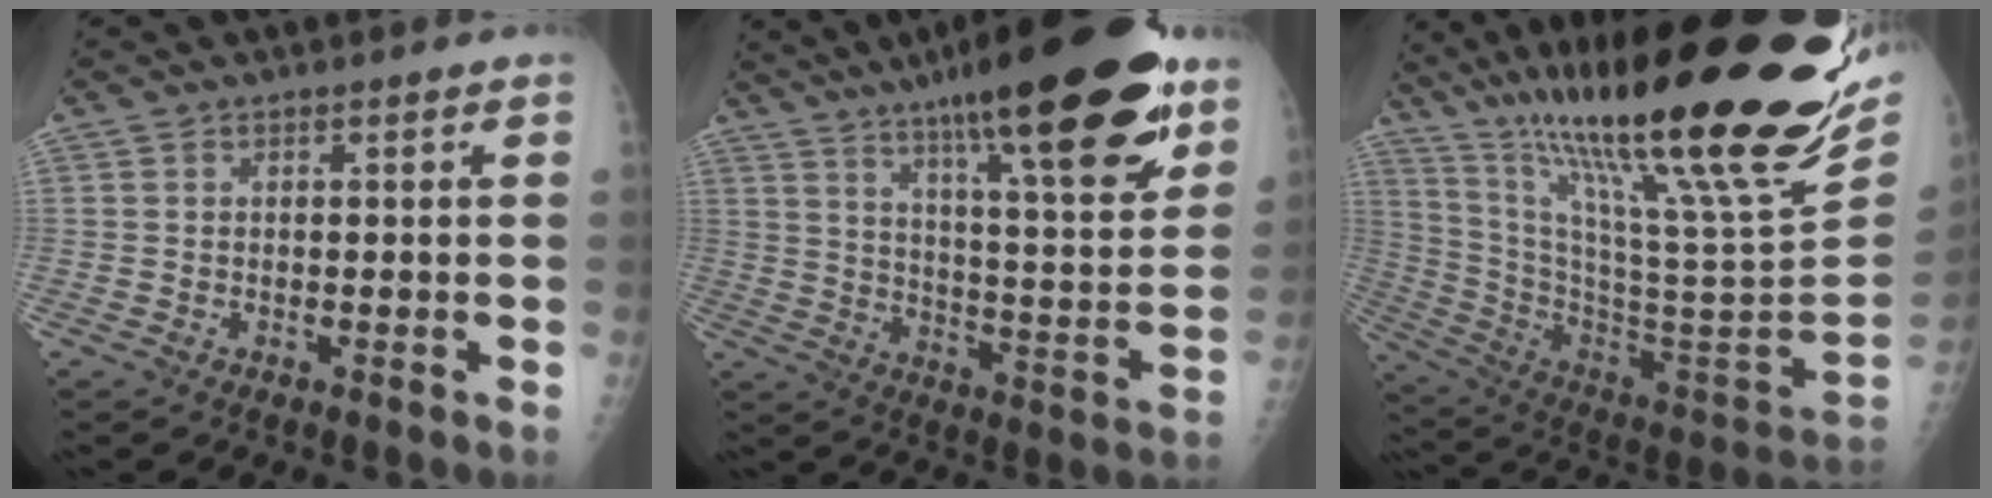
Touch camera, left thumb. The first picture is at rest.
{"total": 27.7, "force": [17.5, 5.6, 20.7], "torque": [-0.291, -0.052, 0.270]}
{"total": 36.3, "force": [25.7, 4.5, 25.2], "torque": [-0.398, -0.116, 0.406]}